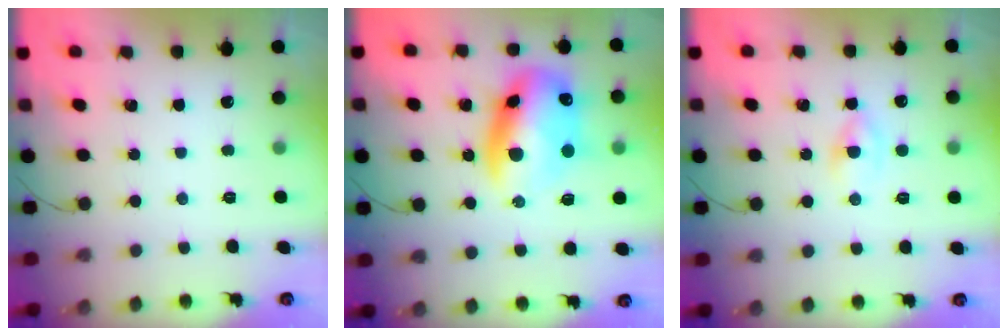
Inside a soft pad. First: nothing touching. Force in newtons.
{"total": 15.5, "press": 15.1, "slide": 3.5}
{"total": 1.8, "press": 1.5, "slide": 1.0}